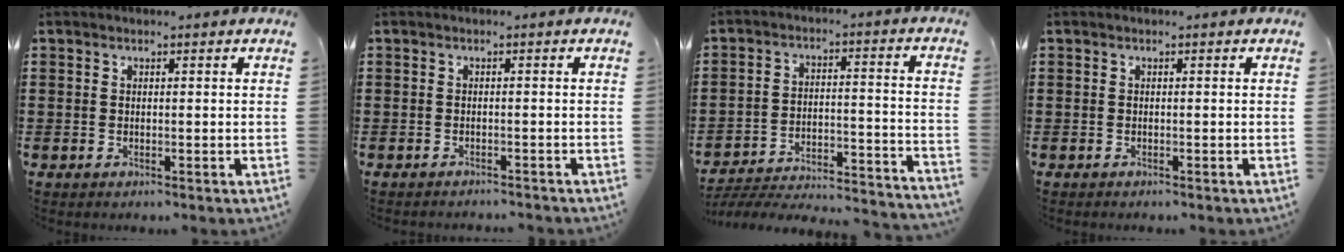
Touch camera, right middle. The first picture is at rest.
{"total": 0.8, "force": [-0.8, -0.1, 0.1], "torque": [-0.004, 0.000, -0.018]}
{"total": 4.0, "force": [-3.8, 0.4, 1.4], "torque": [-0.042, -0.016, -0.087]}
{"total": 0.0}